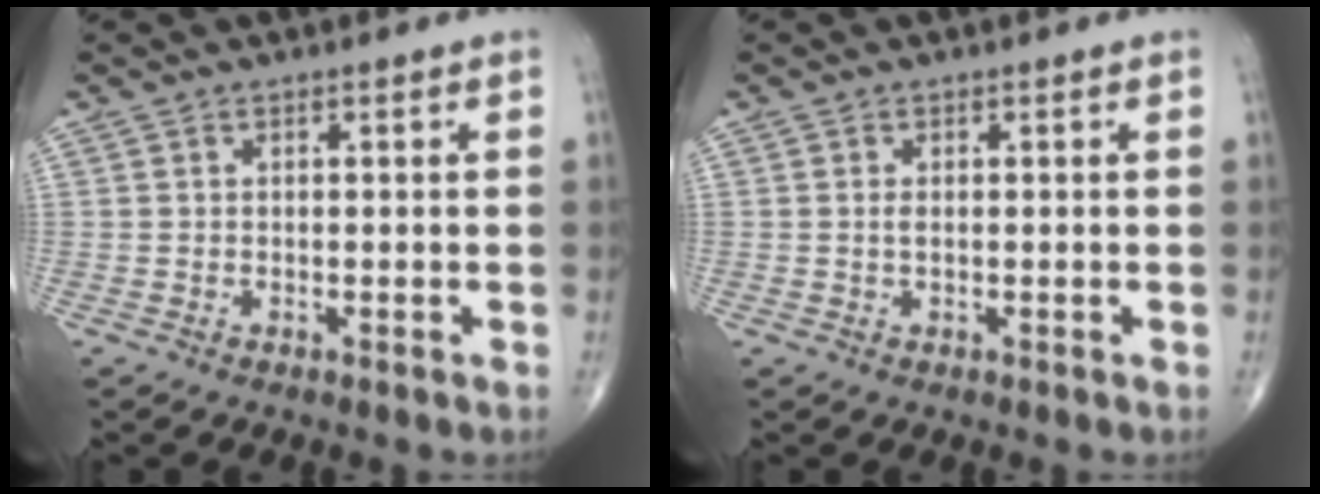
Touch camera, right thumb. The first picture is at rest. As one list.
[{"total": 0.9, "force": [0.0, 0.4, 0.8], "torque": [-0.018, -0.001, 0.000]}]